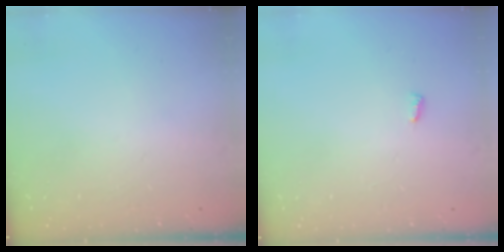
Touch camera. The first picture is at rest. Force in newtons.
{"total": 2.8, "press": 2.8, "slide": 0.4}